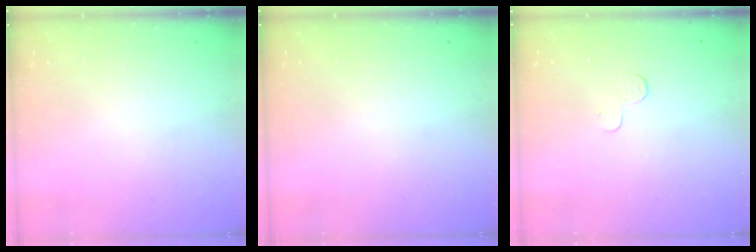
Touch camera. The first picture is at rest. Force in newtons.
{"total": 0.0}
{"total": 3.9, "press": 3.9, "slide": 0.4}